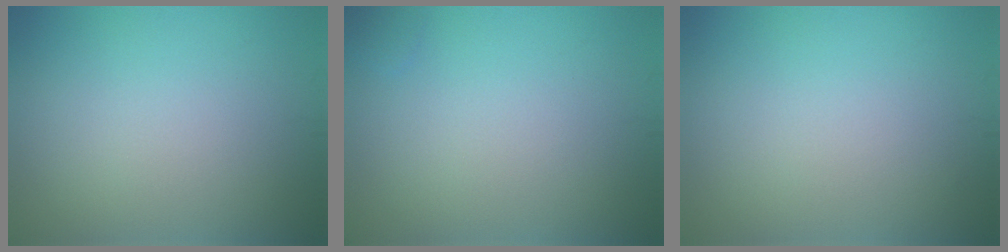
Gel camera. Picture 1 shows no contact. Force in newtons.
{"total": 0.9, "press": 0.9, "slide": 0.2}
{"total": 0.0}